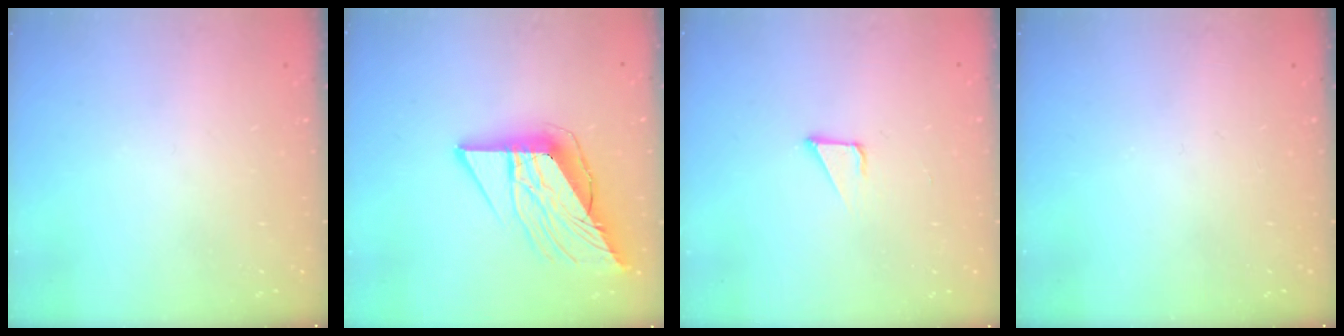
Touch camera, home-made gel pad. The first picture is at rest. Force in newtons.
{"total": 14.7, "press": 14.6, "slide": 1.7}
{"total": 2.1, "press": 2.1, "slide": 0.1}
{"total": 0.0}